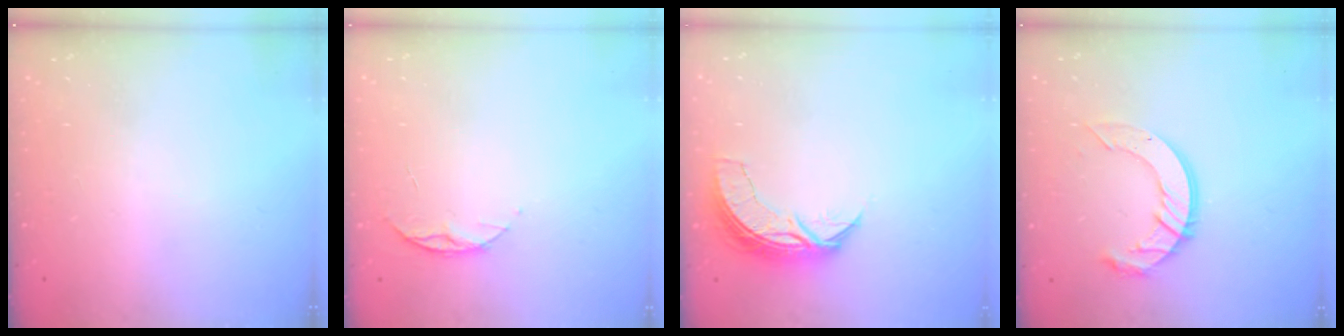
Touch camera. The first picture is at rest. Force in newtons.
{"total": 5.5, "press": 5.5, "slide": 0.6}
{"total": 7.4, "press": 7.3, "slide": 0.5}
{"total": 11.1, "press": 11.1, "slide": 1.0}